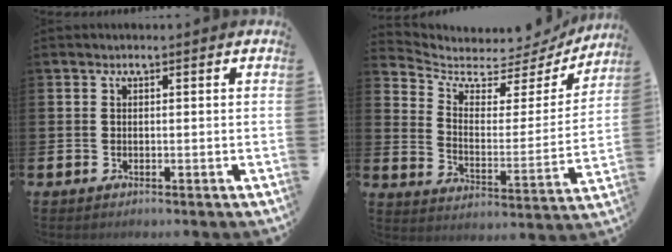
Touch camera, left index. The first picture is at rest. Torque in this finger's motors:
{"motor_torque": [0.66, -0.91, 0.07, -0.05]}